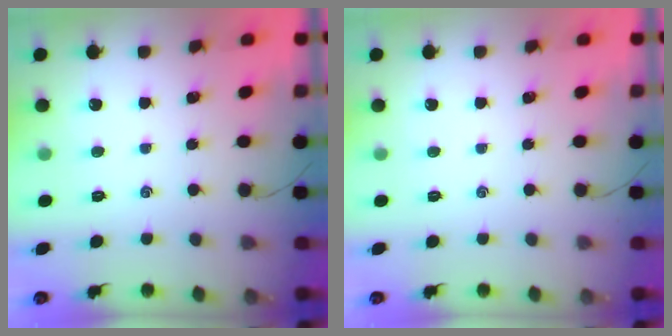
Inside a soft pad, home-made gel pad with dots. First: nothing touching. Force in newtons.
{"total": 0.0}